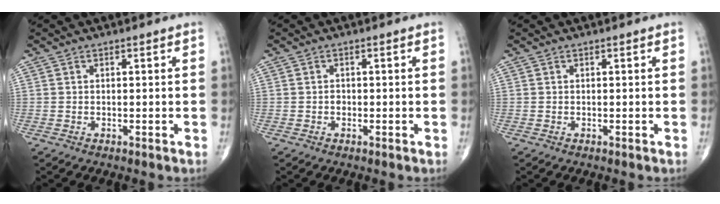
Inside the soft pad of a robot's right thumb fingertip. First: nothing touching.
{"total": 0.9, "force": [-0.2, 0.7, 0.4], "torque": [-0.004, 0.002, -0.004]}
{"total": 0.0}